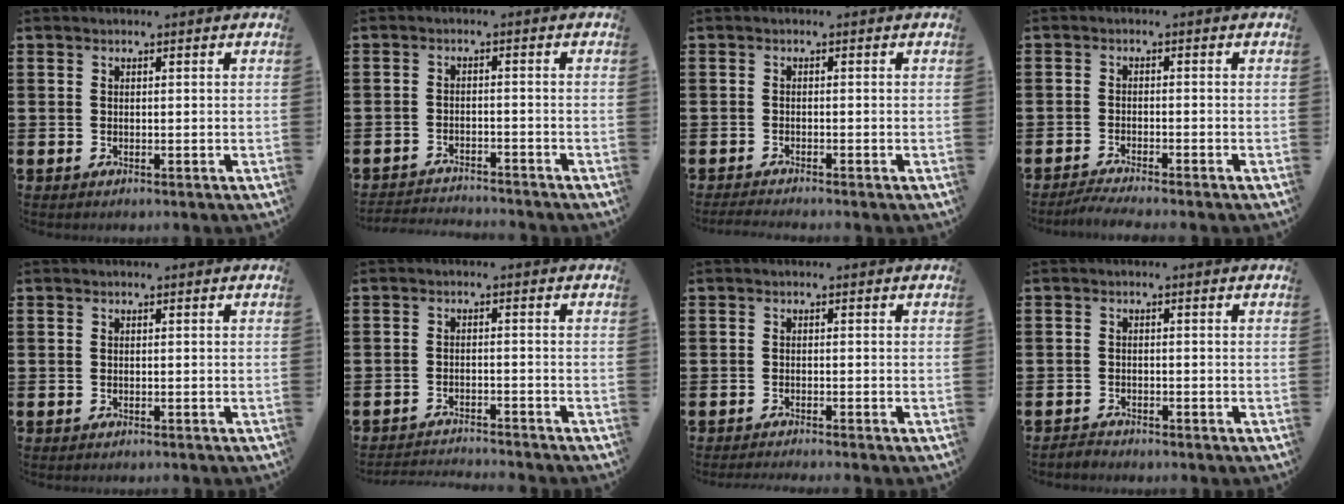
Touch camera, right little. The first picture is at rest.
{"total": 2.4, "force": [-2.3, 0.0, -0.2], "torque": [-0.002, 0.002, -0.052]}
{"total": 1.0, "force": [-0.9, -0.1, 0.4], "torque": [-0.007, -0.001, -0.018]}
{"total": 1.7, "force": [-1.6, -0.1, 0.7], "torque": [-0.010, 0.003, -0.031]}
{"total": 0.0}
{"total": 2.3, "force": [-2.3, -0.2, 0.0], "torque": [-0.004, 0.002, -0.049]}
{"total": 0.8, "force": [-0.8, -0.2, 0.2], "torque": [-0.002, -0.002, -0.015]}
{"total": 1.1, "force": [-1.1, 0.1, -0.1], "torque": [-0.002, 0.003, -0.024]}